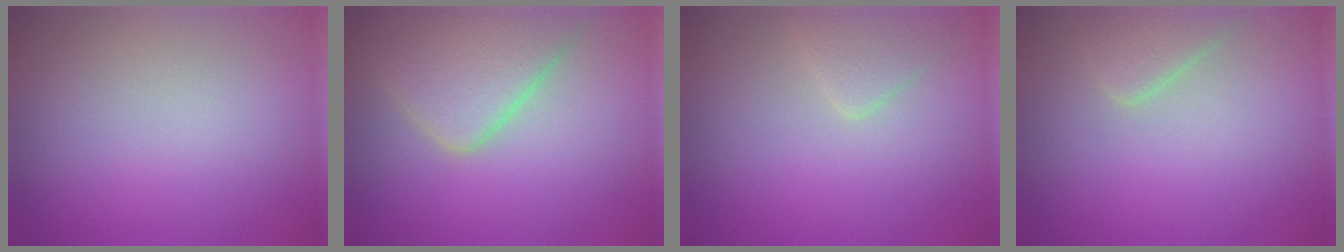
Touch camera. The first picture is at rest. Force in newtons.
{"total": 6.6, "press": 6.6, "slide": 0.4}
{"total": 1.7, "press": 1.7, "slide": 0.1}
{"total": 2.4, "press": 2.4, "slide": 0.2}